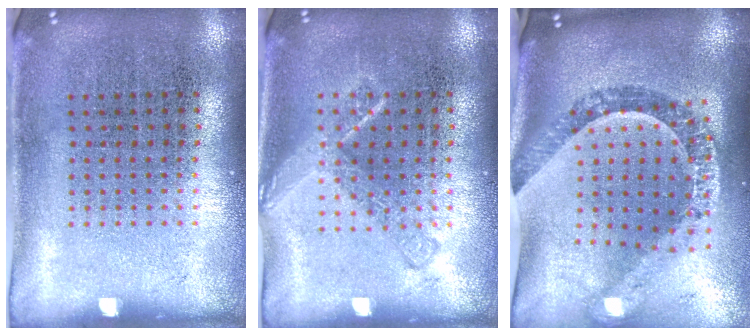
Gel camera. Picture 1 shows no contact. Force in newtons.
{"total": 1.3, "press": 1.3, "slide": 0.2}
{"total": 2.0, "press": 1.8, "slide": 0.9}